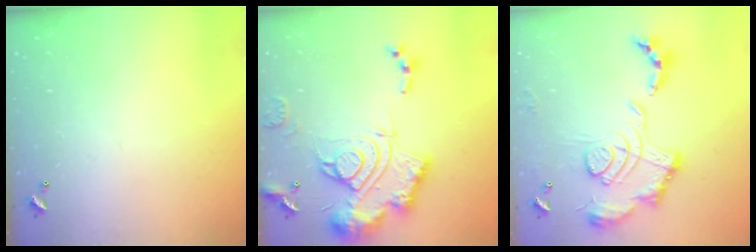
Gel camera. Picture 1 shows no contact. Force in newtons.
{"total": 23.3, "press": 23.1, "slide": 2.3}
{"total": 2.4, "press": 1.9, "slide": 1.5}